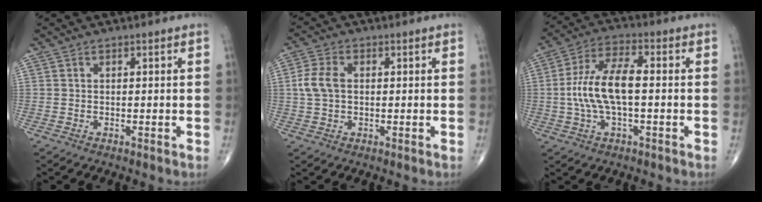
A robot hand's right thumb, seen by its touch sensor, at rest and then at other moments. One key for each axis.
{"total": 5.3, "fx": 0.4, "fy": 3.5, "fz": 3.9, "tx": -0.090, "ty": 0.009, "tz": 0.005}
{"total": 11.4, "fx": -0.6, "fy": 4.7, "fz": 10.4, "tx": -0.219, "ty": 0.027, "tz": -0.015}